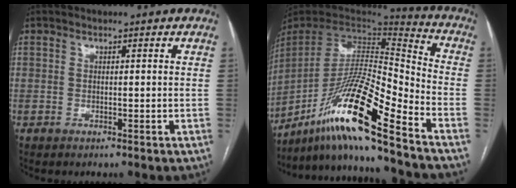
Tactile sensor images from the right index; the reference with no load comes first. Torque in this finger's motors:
{"motor_torque": [-0.08, -0.25, 0.43, 0.13]}